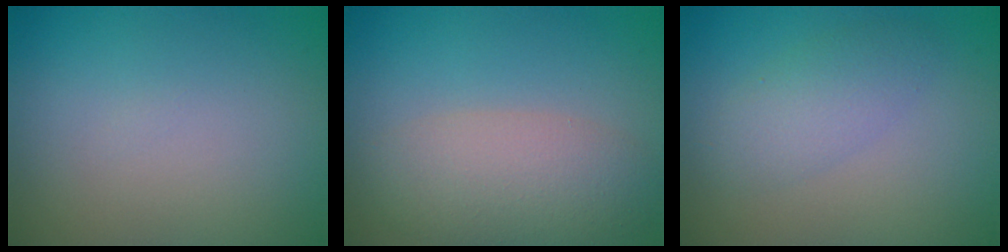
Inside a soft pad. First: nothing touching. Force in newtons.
{"total": 5.0, "press": 5.0, "slide": 0.3}
{"total": 2.7, "press": 2.7, "slide": 0.0}